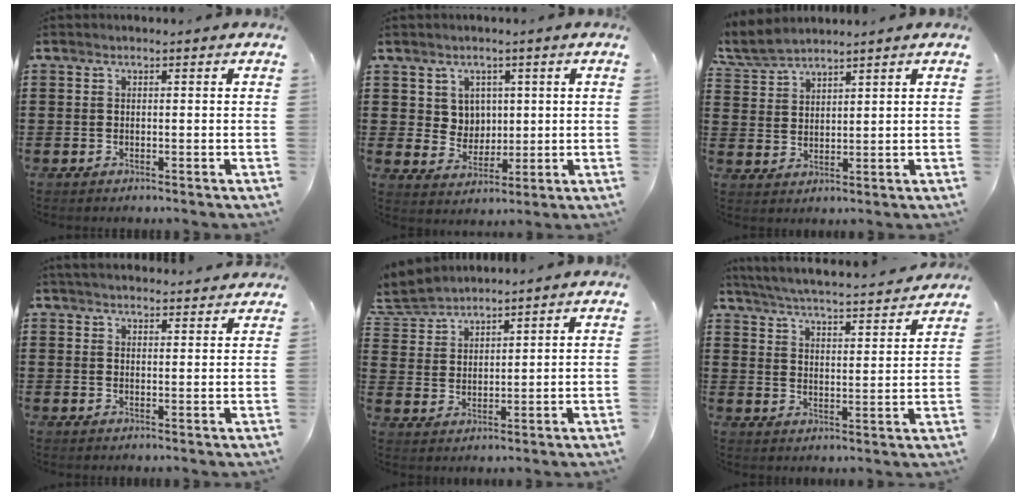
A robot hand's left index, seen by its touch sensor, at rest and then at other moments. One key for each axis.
{"total": 4.3, "fx": 1.8, "fy": 3.8, "fz": 0.7, "tx": -0.037, "ty": 0.008, "tz": 0.032}
{"total": 4.2, "fx": 3.9, "fy": 0.9, "fz": 1.1, "tx": -0.037, "ty": -0.010, "tz": 0.073}
{"total": 2.8, "fx": 2.7, "fy": 0.2, "fz": 0.3, "tx": -0.014, "ty": -0.003, "tz": 0.052}
{"total": 4.1, "fx": 3.9, "fy": 1.3, "fz": 0.2, "tx": -0.027, "ty": -0.019, "tz": 0.068}
{"total": 4.4, "fx": 4.3, "fy": -0.6, "fz": 0.9, "tx": -0.040, "ty": -0.038, "tz": 0.068}